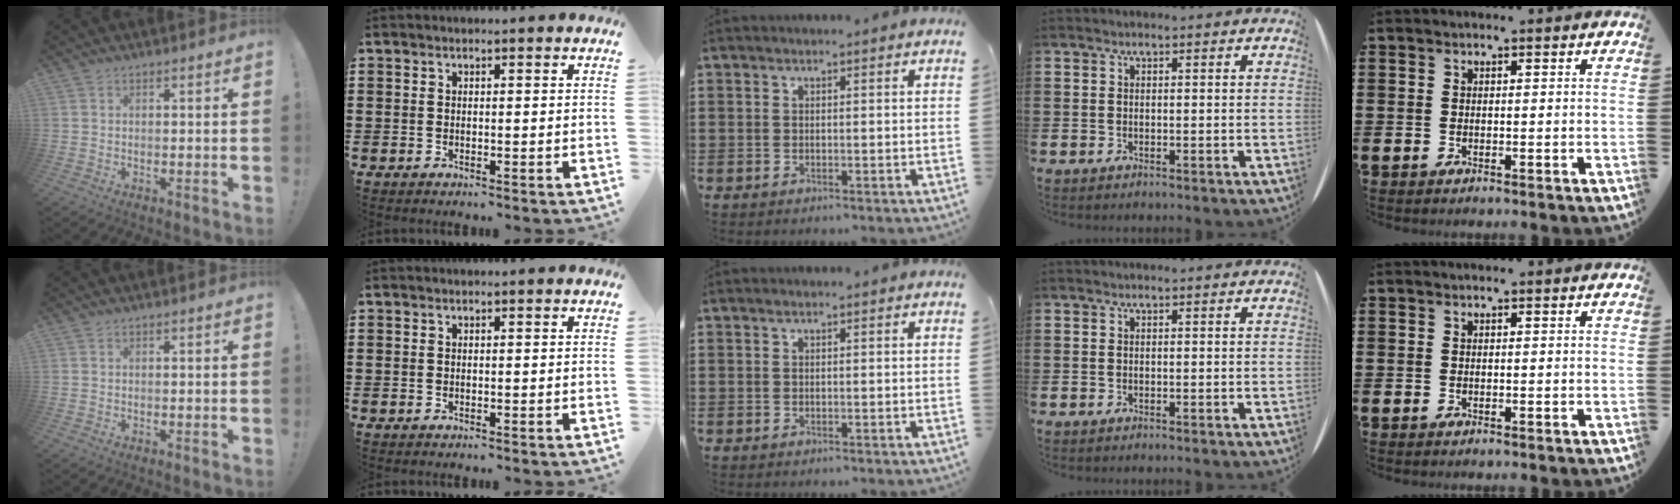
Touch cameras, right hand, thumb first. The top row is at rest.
{}